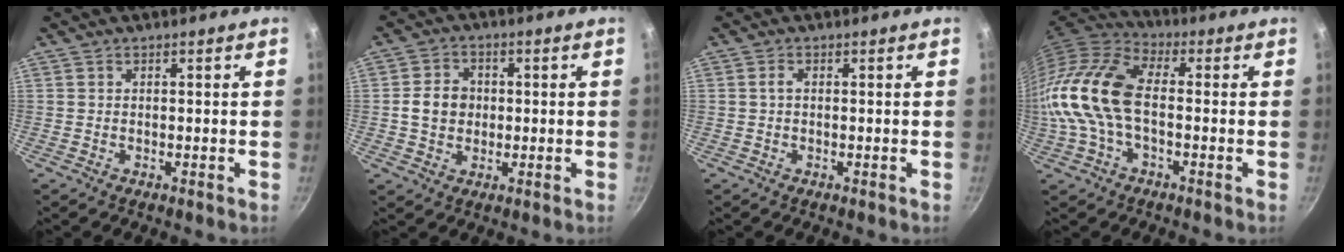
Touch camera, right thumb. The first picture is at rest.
{"total": 6.3, "force": [0.0, 5.4, 3.3], "torque": [-0.035, 0.010, -0.006]}
{"total": 1.1, "force": [0.0, 0.5, 0.9], "torque": [-0.024, 0.004, 0.000]}
{"total": 15.4, "force": [-1.3, 8.6, 12.7], "torque": [-0.249, 0.033, -0.042]}